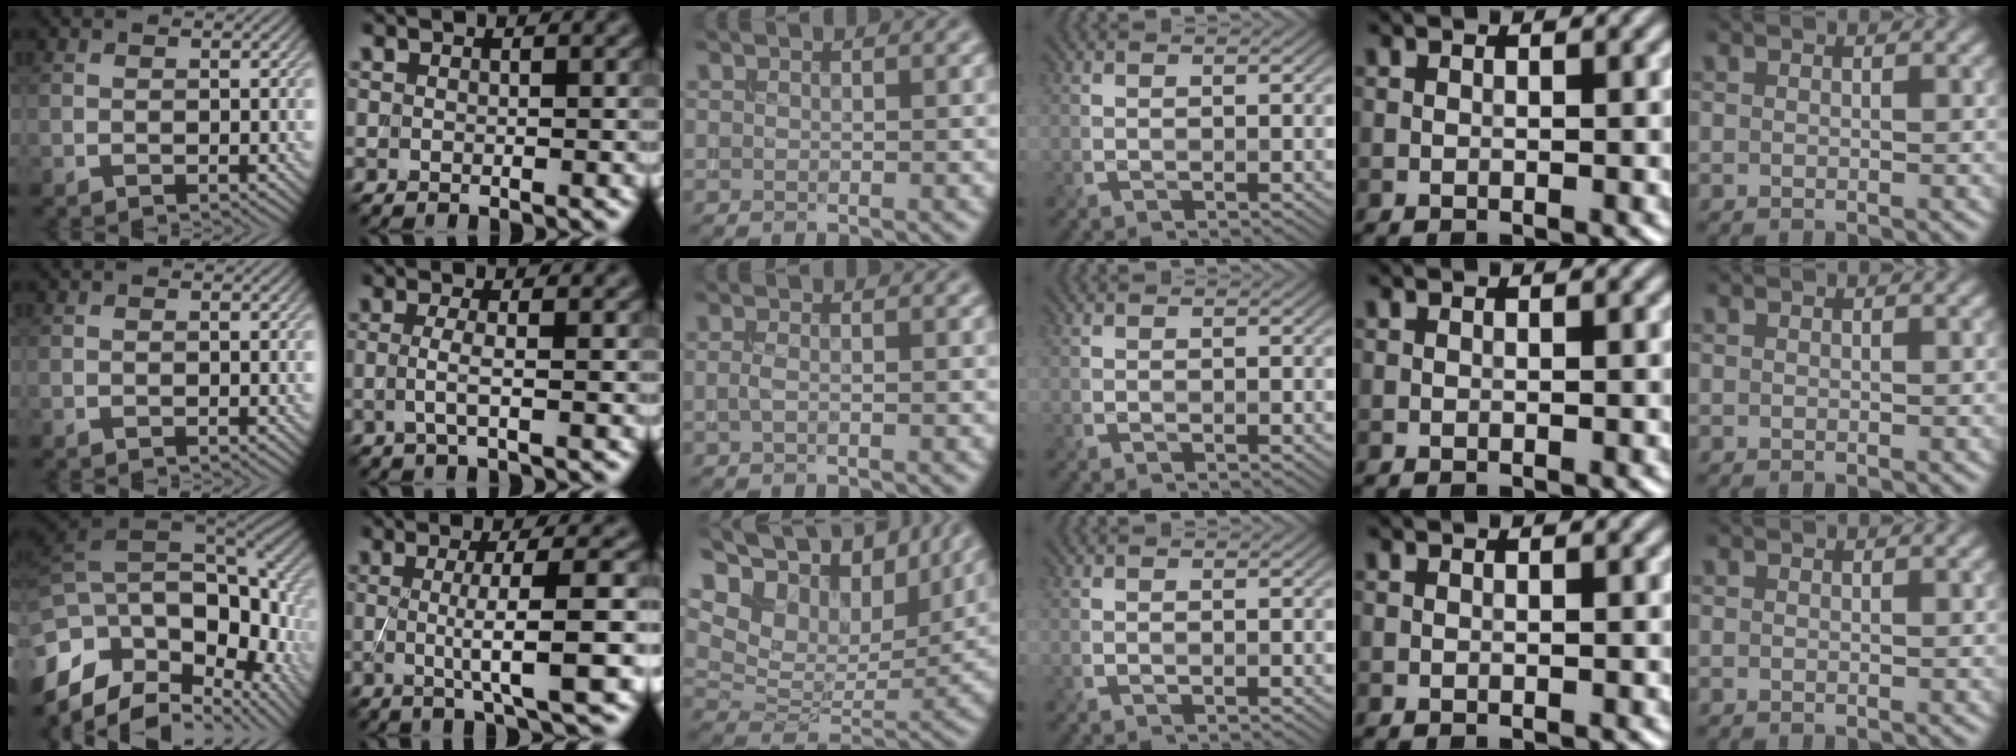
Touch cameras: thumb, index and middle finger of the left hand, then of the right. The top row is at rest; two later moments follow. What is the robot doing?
{"motion": "extract", "object": "backpack"}